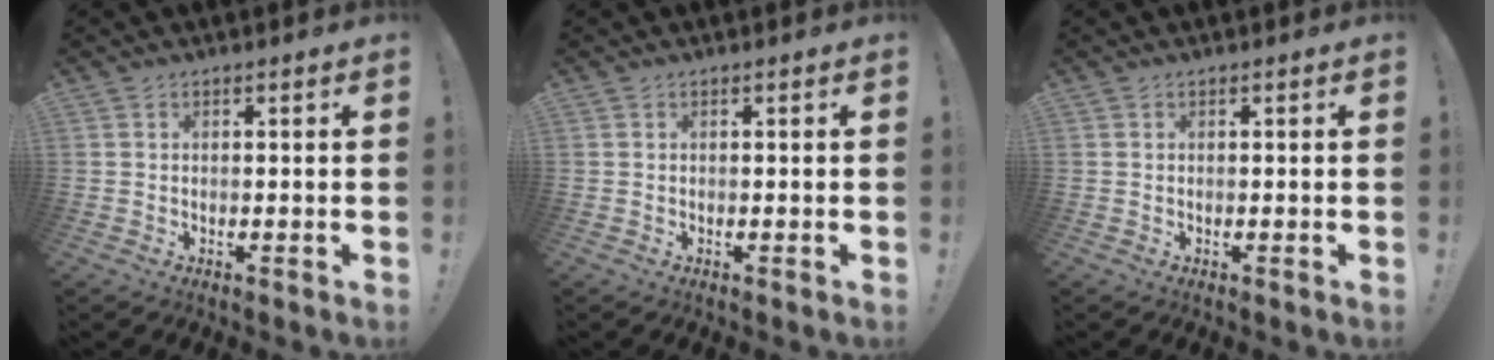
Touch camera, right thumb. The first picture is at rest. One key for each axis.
{"total": 0.0}
{"total": 0.0}